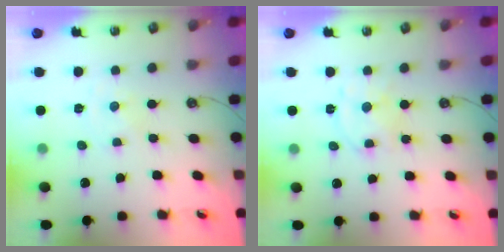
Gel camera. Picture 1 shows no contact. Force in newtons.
{"total": 8.0, "press": 8.0, "slide": 0.5}